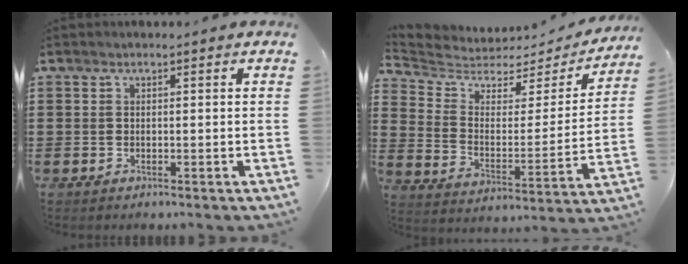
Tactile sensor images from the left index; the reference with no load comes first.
{"total": 4.6, "force": [4.0, 2.0, 0.9], "torque": [-0.048, -0.032, 0.063]}